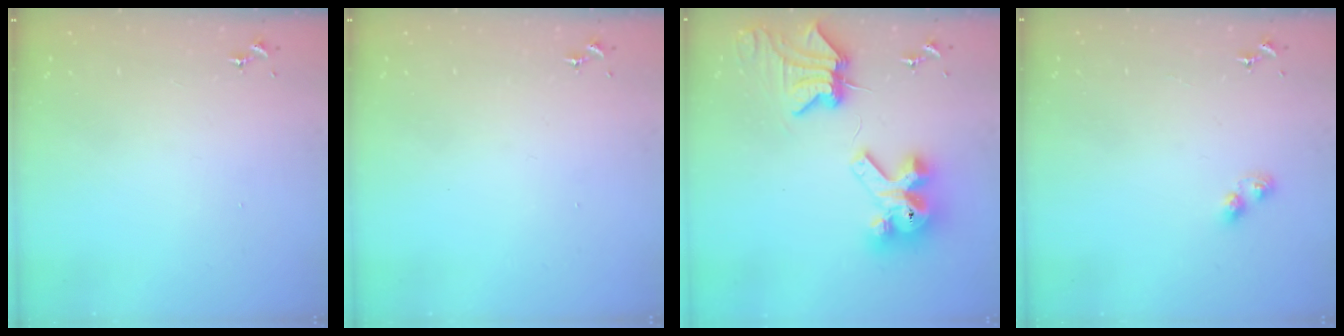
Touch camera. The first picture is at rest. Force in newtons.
{"total": 0.0}
{"total": 14.5, "press": 14.4, "slide": 1.7}
{"total": 2.8, "press": 2.8, "slide": 0.5}